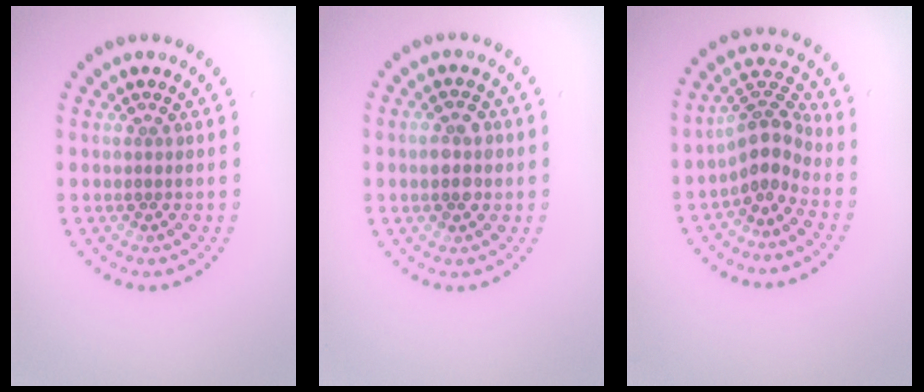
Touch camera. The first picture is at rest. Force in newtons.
{"total": 2.3, "press": 2.3, "slide": 0.1}
{"total": 3.7, "press": 2.8, "slide": 2.5}